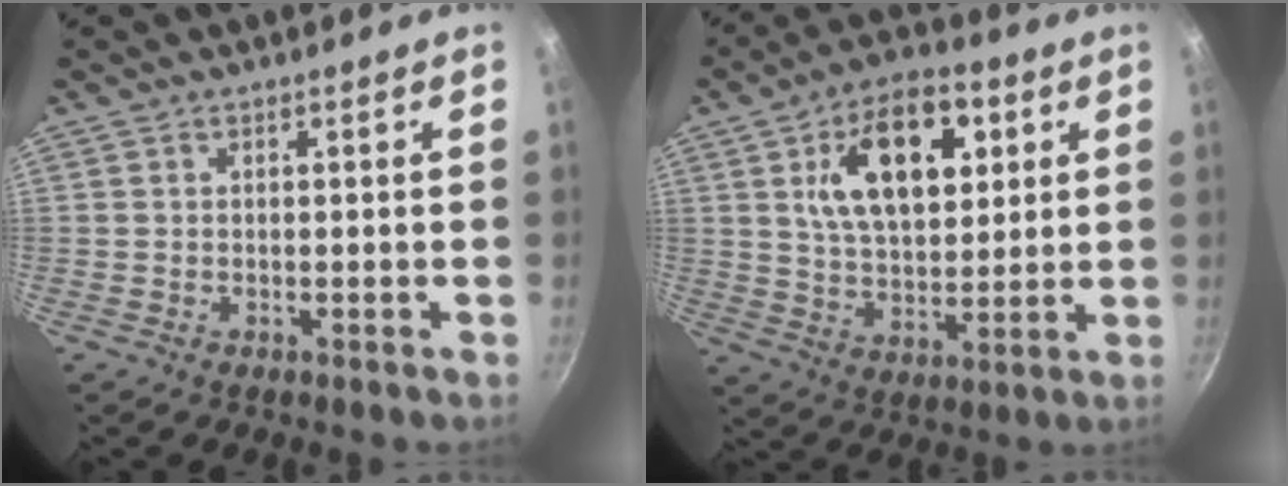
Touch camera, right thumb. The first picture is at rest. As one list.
[{"total": 17.2, "force": [5.8, 9.5, 13.1], "torque": [-0.180, -0.010, 0.099]}]